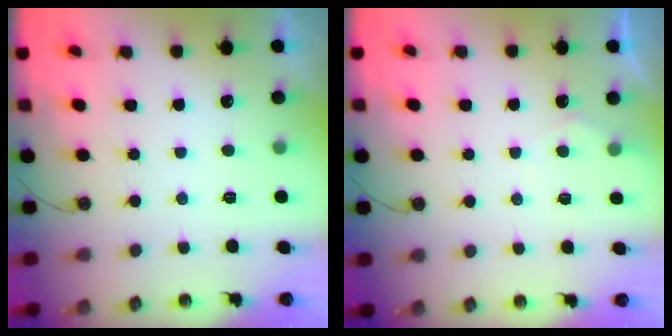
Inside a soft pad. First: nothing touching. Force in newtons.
{"total": 2.9, "press": 2.9, "slide": 0.4}